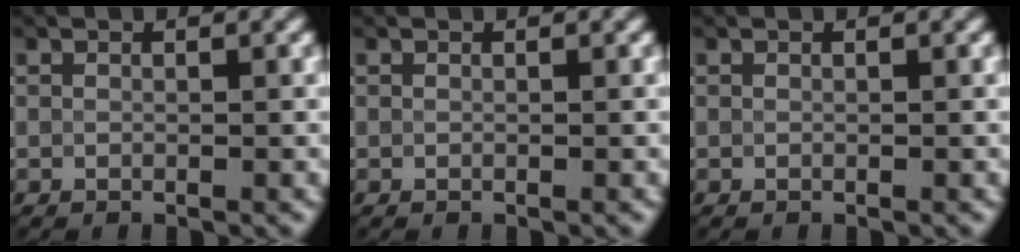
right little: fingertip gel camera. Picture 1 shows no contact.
{"total": 0.0}
{"total": 0.0}